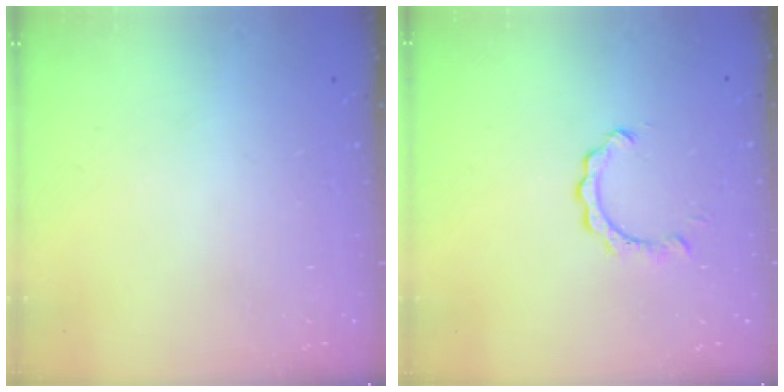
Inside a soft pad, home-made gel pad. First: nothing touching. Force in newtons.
{"total": 2.3, "press": 2.3, "slide": 0.2}